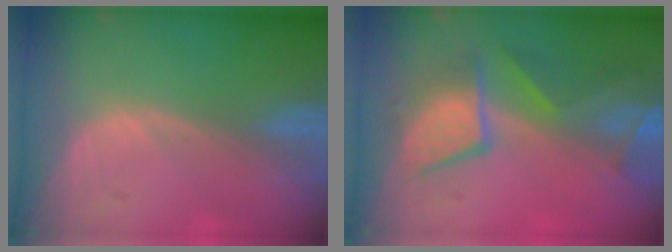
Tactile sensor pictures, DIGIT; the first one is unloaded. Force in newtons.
{"total": 9.7, "press": 8.6, "slide": 4.6}